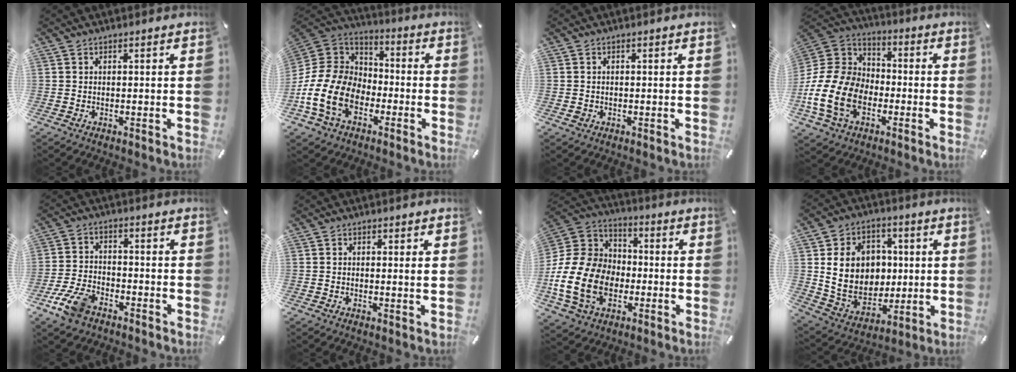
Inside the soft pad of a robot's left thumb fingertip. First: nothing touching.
{"total": 16.5, "force": [-6.8, 12.1, 8.9], "torque": [-0.207, 0.025, -0.120]}
{"total": 1.1, "force": [-0.2, 1.0, 0.4], "torque": [0.001, 0.001, -0.008]}
{"total": 18.0, "force": [-6.1, 13.5, 10.1], "torque": [-0.232, 0.029, -0.108]}
{"total": 8.5, "force": [-5.4, 4.6, 4.8], "torque": [-0.107, 0.020, -0.101]}
{"total": 1.2, "force": [0.3, 0.4, 1.1], "torque": [-0.014, -0.002, 0.003]}
{"total": 19.2, "force": [-5.3, 15.0, 10.7], "torque": [-0.239, 0.028, -0.090]}
{"total": 15.1, "force": [2.4, 13.2, 6.8], "torque": [-0.124, 0.001, 0.058]}